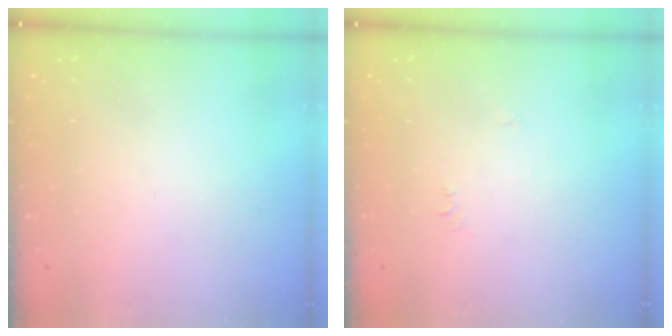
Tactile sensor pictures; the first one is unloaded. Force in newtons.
{"total": 4.0, "press": 4.0, "slide": 0.6}